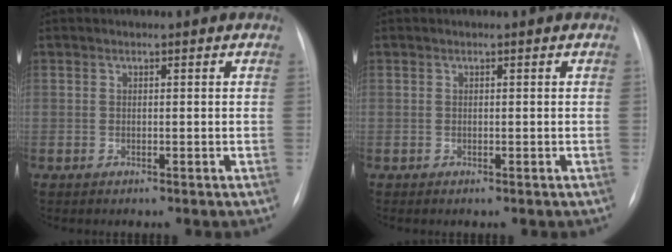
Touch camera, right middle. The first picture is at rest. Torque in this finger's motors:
{"motor_torque": [0.00, -0.46, -0.01, 0.01]}